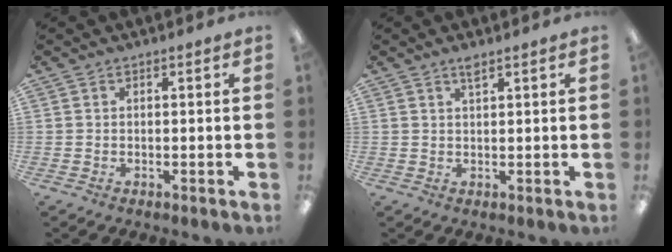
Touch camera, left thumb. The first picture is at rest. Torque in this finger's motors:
{"motor_torque": [0.19, -0.05, 0.11, -0.22, 0.06]}